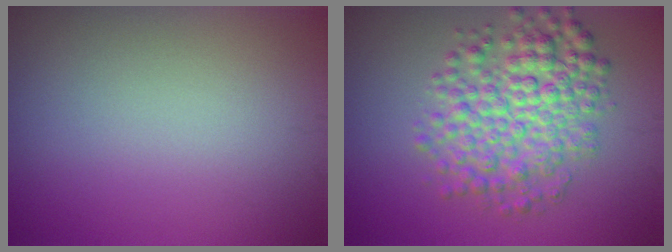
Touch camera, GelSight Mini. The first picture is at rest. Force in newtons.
{"total": 6.5, "press": 6.5, "slide": 0.1}